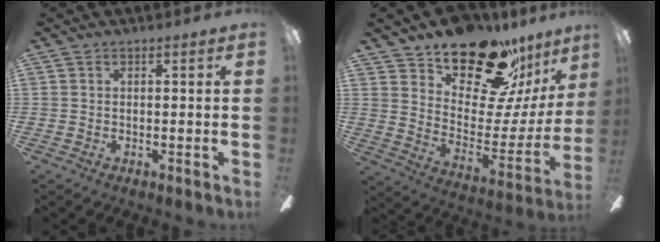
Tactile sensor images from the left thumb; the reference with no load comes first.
{"total": 22.7, "force": [18.1, 9.4, 10.1], "torque": [-0.145, -0.130, 0.310]}